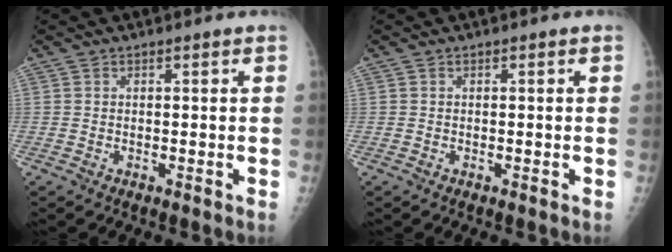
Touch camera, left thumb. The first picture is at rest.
{"total": 0.0}